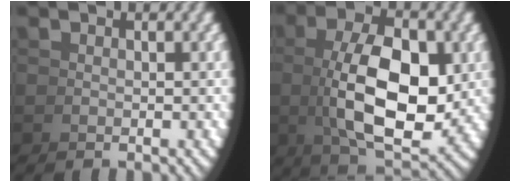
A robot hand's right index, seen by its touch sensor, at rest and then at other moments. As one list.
[{"total": 9.1, "force": [0.2, 4.3, 8.0], "torque": [-0.137, -0.017, 0.019]}]